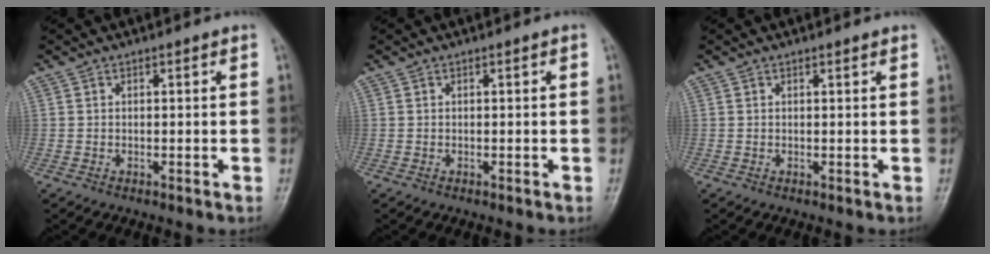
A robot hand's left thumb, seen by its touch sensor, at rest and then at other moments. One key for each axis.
{"total": 0.0}
{"total": 0.8, "fx": 0.7, "fy": 0.1, "fz": 0.4, "tx": -0.006, "ty": 0.000, "tz": 0.009}